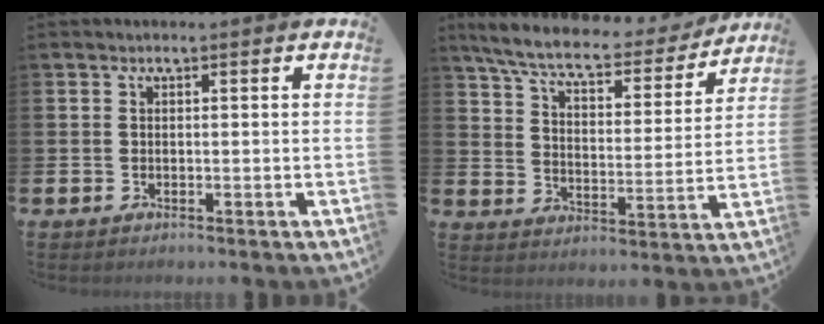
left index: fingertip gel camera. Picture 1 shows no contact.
{"total": 7.6, "force": [6.8, 1.3, 2.9], "torque": [-0.089, -0.042, 0.115]}